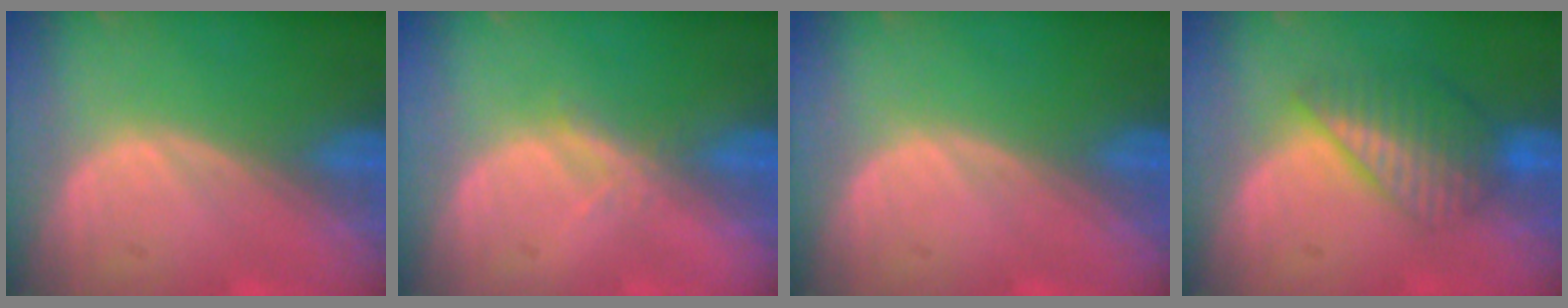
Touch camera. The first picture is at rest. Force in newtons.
{"total": 1.8, "press": 1.6, "slide": 0.7}
{"total": 0.0}
{"total": 6.8, "press": 6.0, "slide": 3.2}